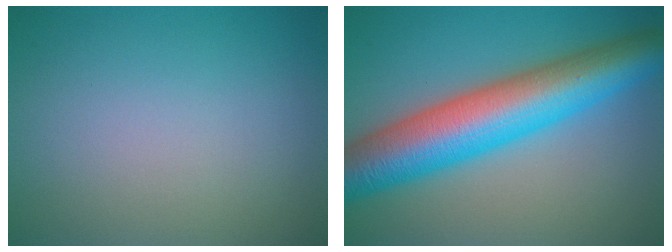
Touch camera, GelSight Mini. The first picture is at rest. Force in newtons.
{"total": 11.2, "press": 11.2, "slide": 0.2}